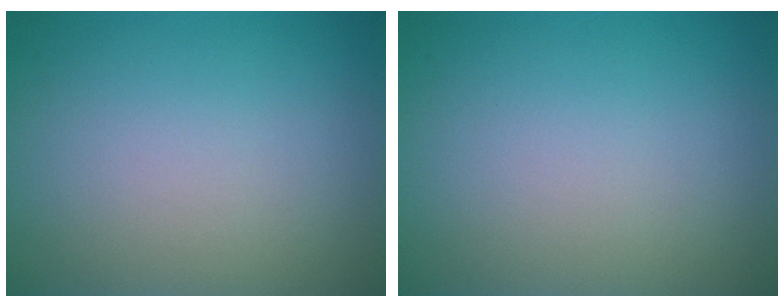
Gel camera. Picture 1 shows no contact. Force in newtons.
{"total": 0.0}